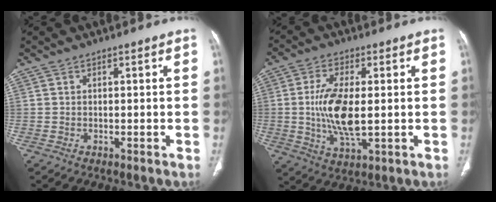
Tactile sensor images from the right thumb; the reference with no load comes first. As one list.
[{"total": 11.1, "force": [-0.1, 4.5, 10.1], "torque": [-0.209, -0.011, 0.000]}]